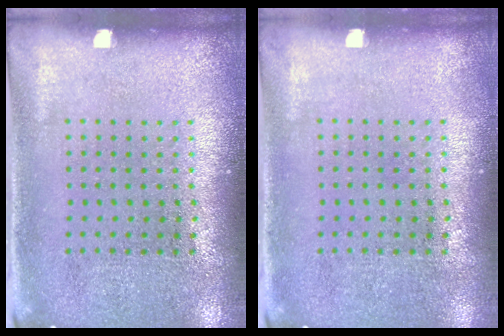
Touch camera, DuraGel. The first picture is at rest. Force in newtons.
{"total": 0.0}